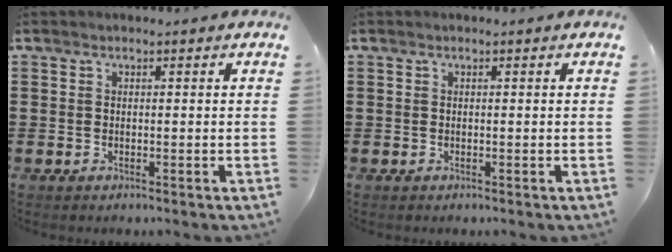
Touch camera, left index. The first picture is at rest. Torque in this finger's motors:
{"motor_torque": [-0.11, -0.09, 0.00, 0.01]}